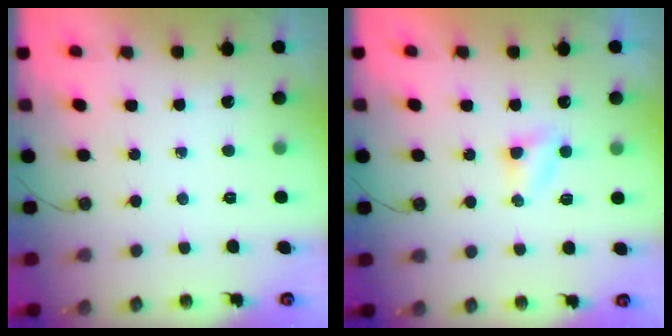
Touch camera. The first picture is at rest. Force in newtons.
{"total": 4.2, "press": 4.2, "slide": 0.4}